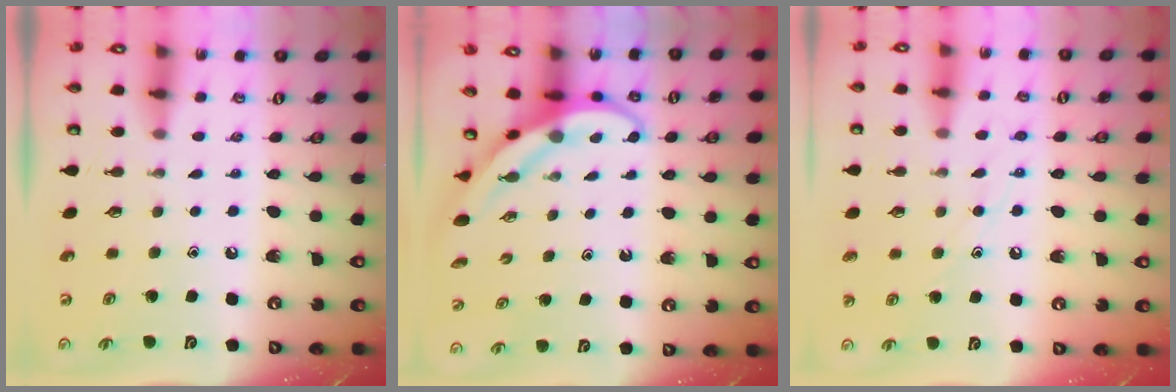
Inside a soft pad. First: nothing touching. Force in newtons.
{"total": 3.9, "press": 3.9, "slide": 0.4}
{"total": 7.2, "press": 7.2, "slide": 0.5}